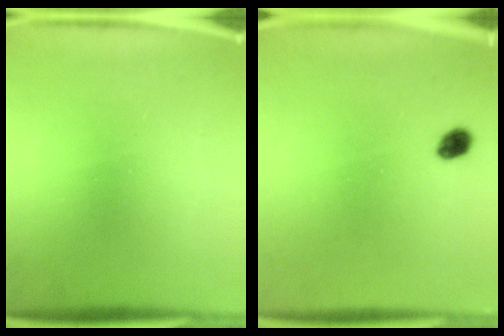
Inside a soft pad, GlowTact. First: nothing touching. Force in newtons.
{"total": 2.0}